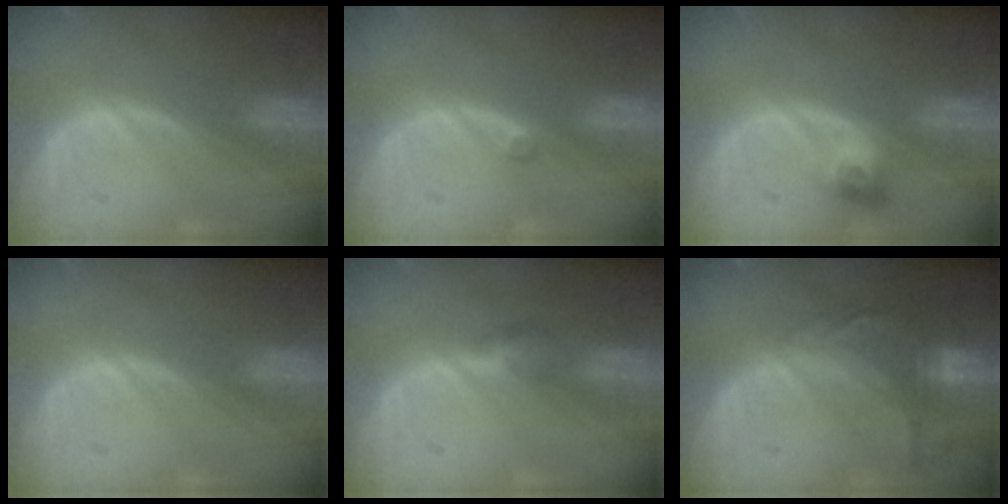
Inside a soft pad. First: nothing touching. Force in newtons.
{"total": 0.6, "press": 0.6, "slide": 0.1}
{"total": 2.9, "press": 2.7, "slide": 1.2}
{"total": 0.0}
{"total": 2.5, "press": 2.4, "slide": 0.7}
{"total": 9.0, "press": 7.9, "slide": 4.4}